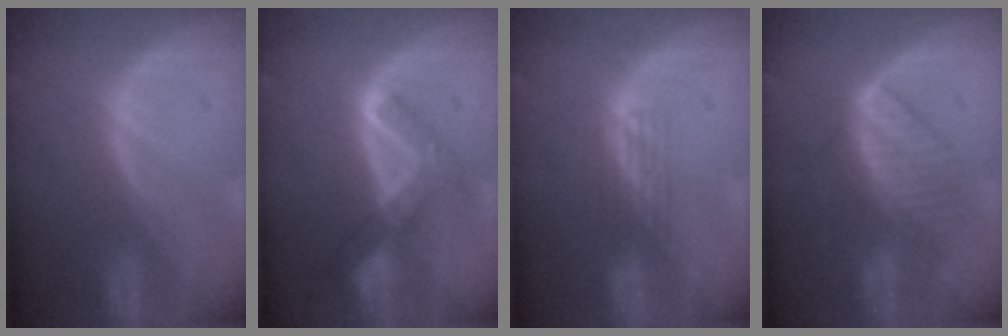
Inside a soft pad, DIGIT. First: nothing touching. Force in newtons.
{"total": 6.9, "press": 5.8, "slide": 3.7}
{"total": 2.2, "press": 1.8, "slide": 1.2}
{"total": 6.6, "press": 6.3, "slide": 1.9}